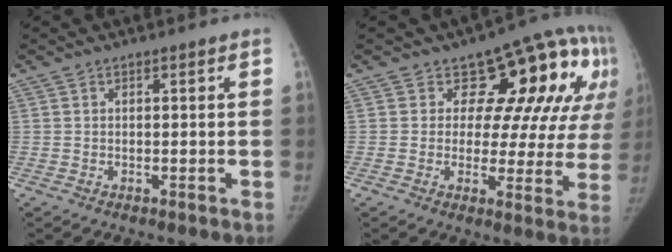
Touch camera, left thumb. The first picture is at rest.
{"total": 15.4, "force": [6.7, 9.5, 10.1], "torque": [-0.061, -0.020, 0.070]}